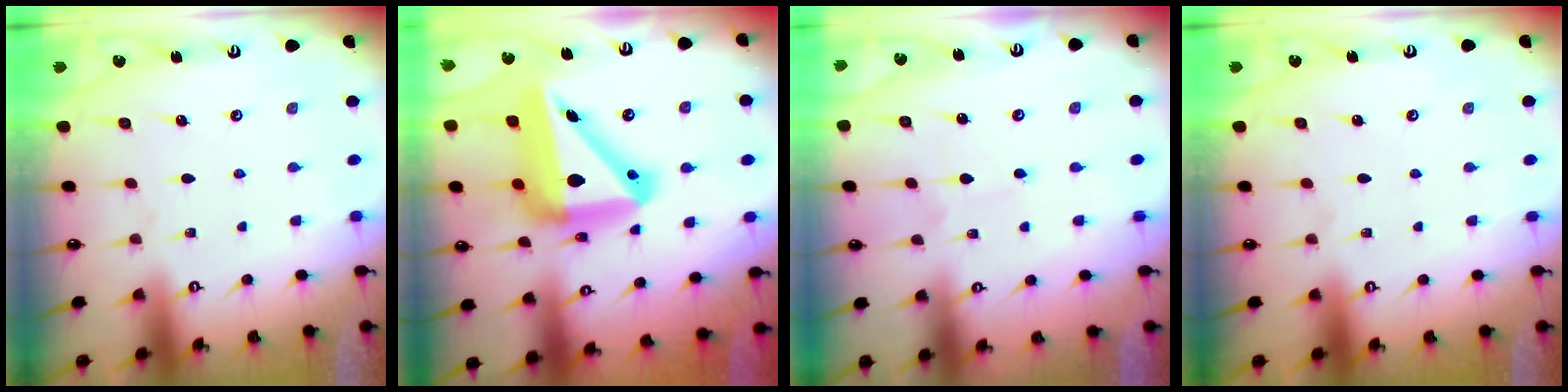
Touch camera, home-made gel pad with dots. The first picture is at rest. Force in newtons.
{"total": 20.5, "press": 20.4, "slide": 2.5}
{"total": 2.6, "press": 2.6, "slide": 0.2}
{"total": 0.0}